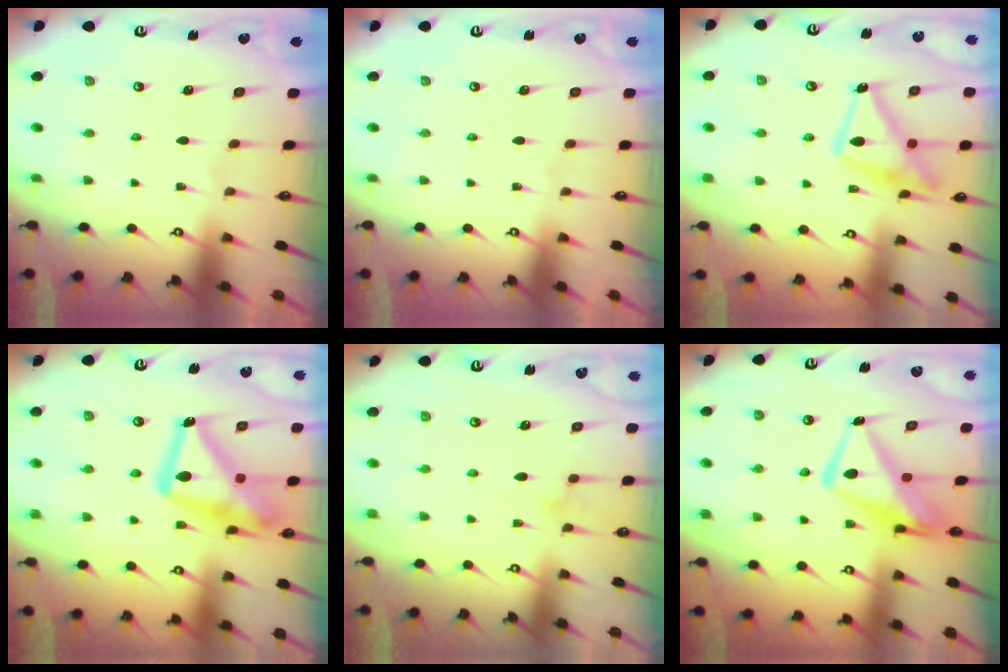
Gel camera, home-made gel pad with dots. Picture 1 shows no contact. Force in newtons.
{"total": 0.0}
{"total": 16.3, "press": 16.2, "slide": 1.1}
{"total": 22.3, "press": 22.3, "slide": 1.6}
{"total": 6.5, "press": 6.5, "slide": 0.4}
{"total": 12.9, "press": 12.8, "slide": 1.4}